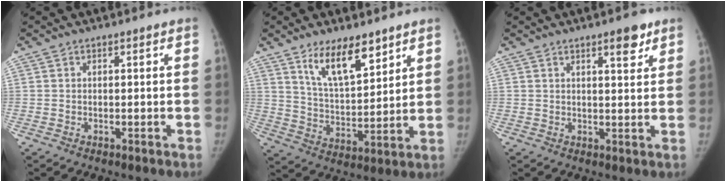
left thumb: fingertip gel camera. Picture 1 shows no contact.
{"total": 11.7, "force": [7.6, 4.5, 7.6], "torque": [-0.107, -0.052, 0.144]}
{"total": 4.5, "force": [2.9, 1.3, 3.2], "torque": [-0.034, -0.017, 0.040]}